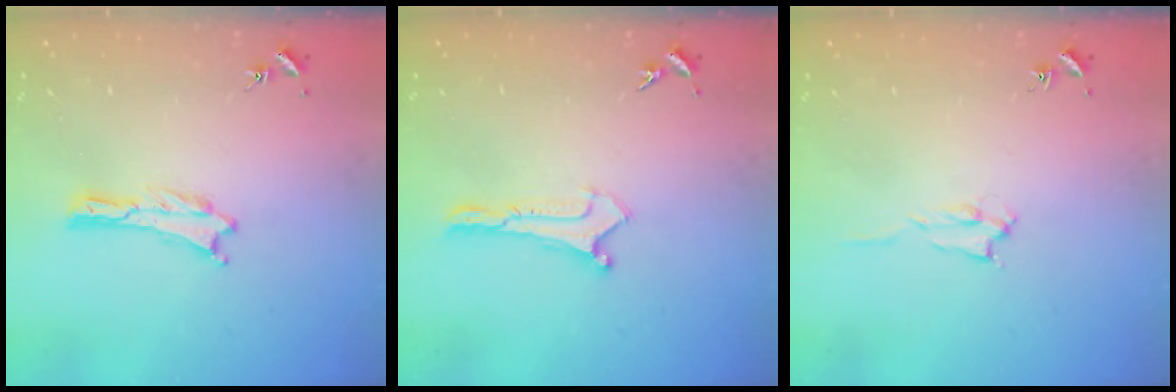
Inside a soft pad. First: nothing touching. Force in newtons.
{"total": 0.0}
{"total": 1.4, "press": 1.4, "slide": 0.2}